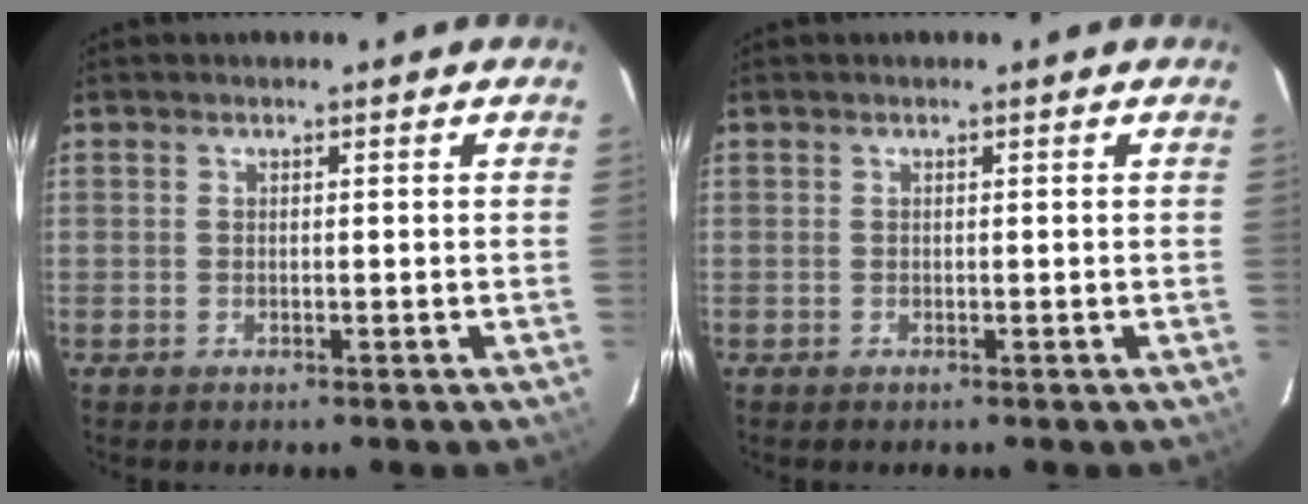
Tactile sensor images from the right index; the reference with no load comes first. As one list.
[{"total": 0.0}]